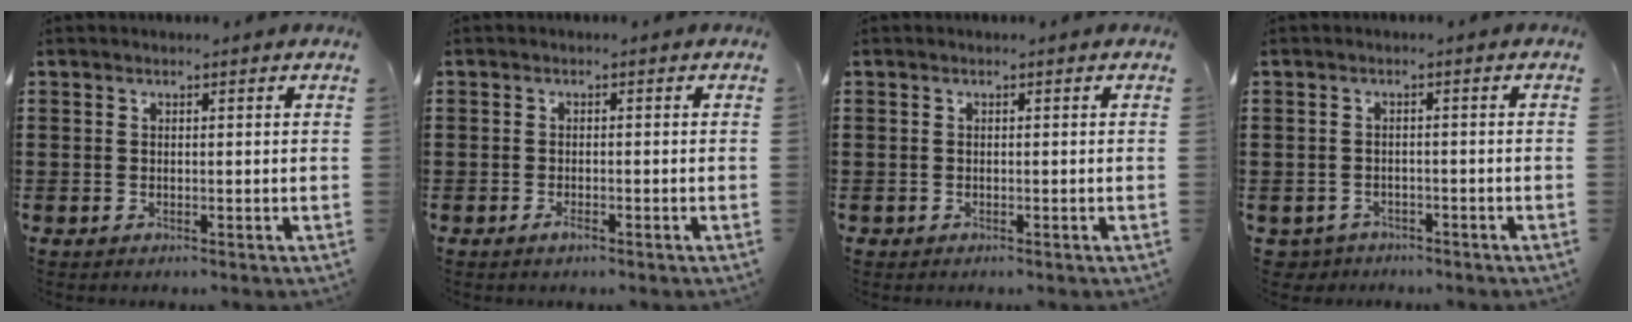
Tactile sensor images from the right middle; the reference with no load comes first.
{"total": 1.4, "force": [-1.0, 0.5, 0.8], "torque": [-0.024, -0.005, -0.022]}
{"total": 0.6, "force": [-0.5, 0.4, 0.0], "torque": [-0.001, 0.003, -0.012]}
{"total": 2.2, "force": [-2.1, 0.8, -0.2], "torque": [-0.006, 0.000, -0.048]}